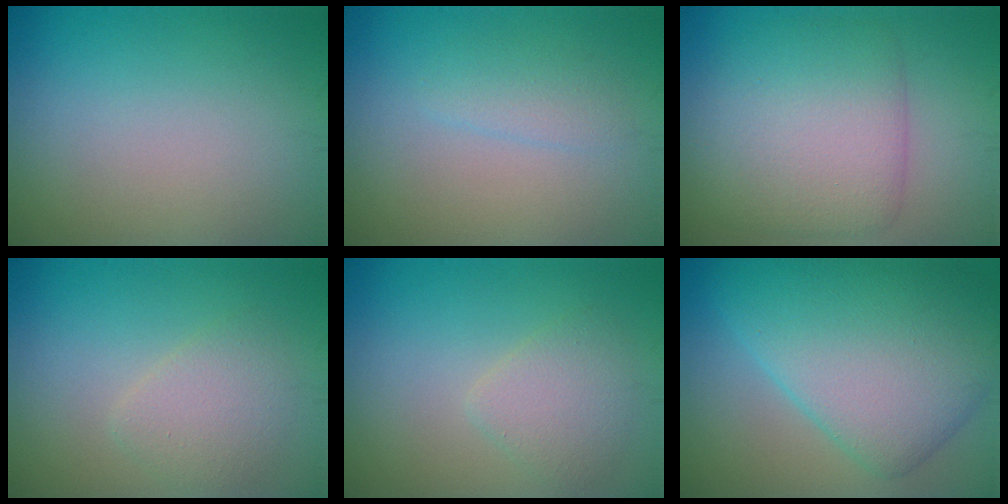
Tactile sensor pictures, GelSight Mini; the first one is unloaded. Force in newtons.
{"total": 1.8, "press": 1.8, "slide": 0.0}
{"total": 7.2, "press": 7.1, "slide": 0.2}
{"total": 2.5, "press": 2.5, "slide": 0.1}
{"total": 2.5, "press": 2.5, "slide": 0.2}
{"total": 10.4, "press": 10.4, "slide": 0.2}